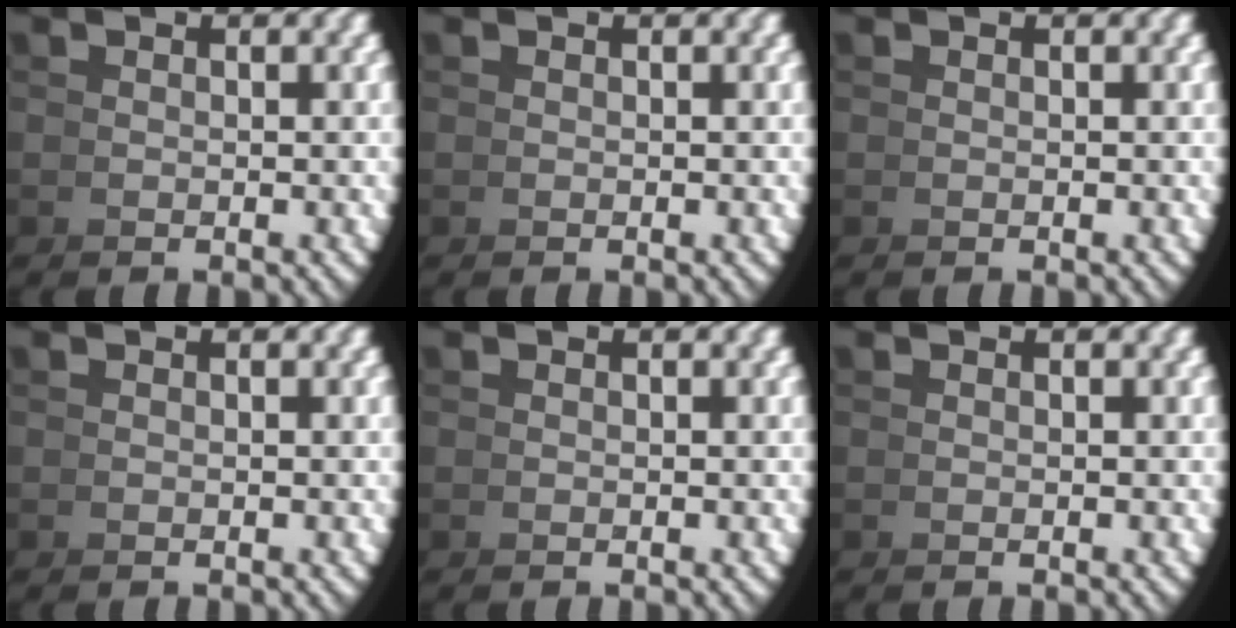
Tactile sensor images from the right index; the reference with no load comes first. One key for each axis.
{"total": 0.0}
{"total": 0.0}
{"total": 0.0}
{"total": 0.0}
{"total": 0.0}